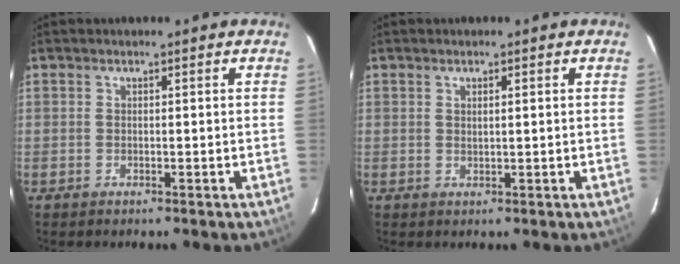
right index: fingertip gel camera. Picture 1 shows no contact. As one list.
[{"total": 1.1, "force": [0.5, 0.2, 1.0], "torque": [-0.017, 0.004, 0.009]}]